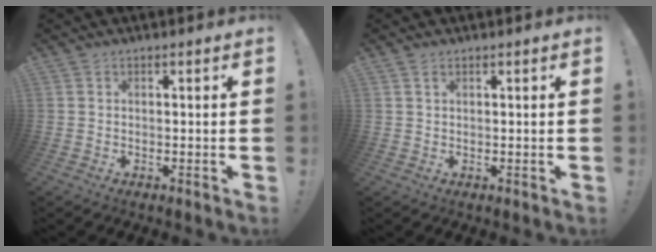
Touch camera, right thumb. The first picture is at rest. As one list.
[{"total": 1.2, "force": [0.8, 0.5, 0.6], "torque": [-0.008, -0.002, 0.014]}]